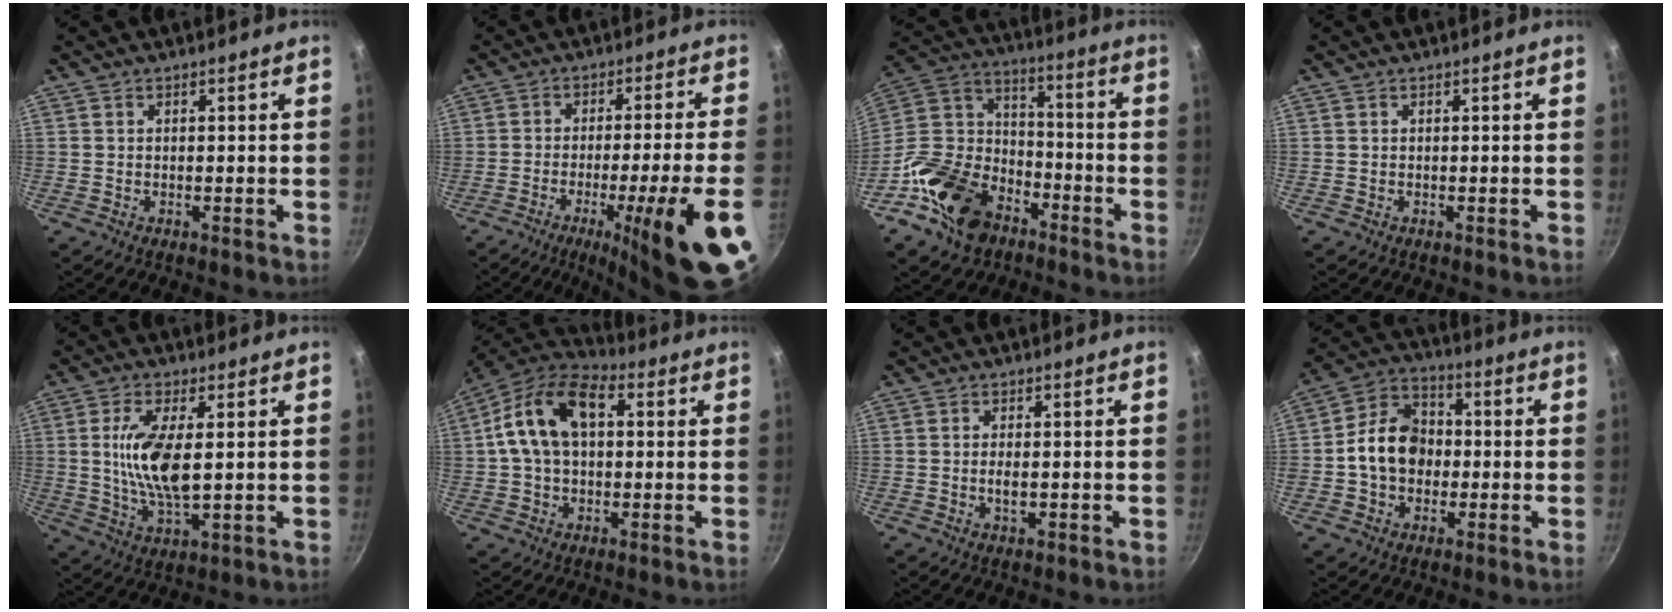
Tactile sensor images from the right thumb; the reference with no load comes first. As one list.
[{"total": 18.7, "force": [-7.9, 1.7, 16.8], "torque": [-0.225, 0.019, -0.108]}, {"total": 19.6, "force": [-10.6, 13.1, 9.9], "torque": [-0.170, 0.073, -0.201]}, {"total": 0.0}, {"total": 11.5, "force": [1.3, 4.5, 10.5], "torque": [-0.203, -0.010, 0.028]}, {"total": 15.0, "force": [2.6, 9.4, 11.4], "torque": [-0.184, 0.027, 0.028]}, {"total": 2.4, "force": [-0.3, 1.1, 2.2], "torque": [-0.038, 0.001, -0.006]}, {"total": 12.4, "force": [-0.8, 9.8, 7.5], "torque": [-0.095, 0.028, -0.030]}]